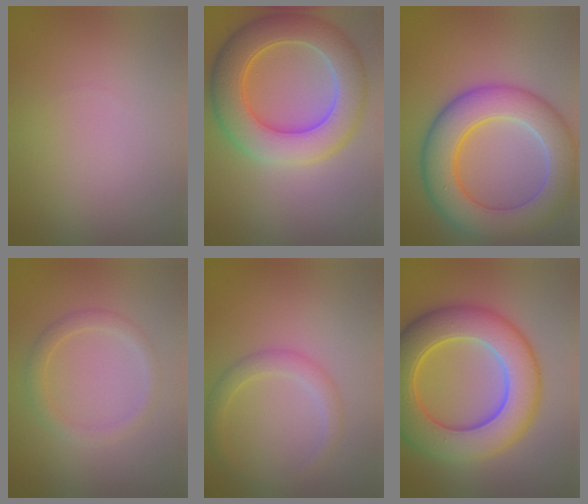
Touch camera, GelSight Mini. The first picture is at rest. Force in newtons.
{"total": 8.3, "press": 8.3, "slide": 0.5}
{"total": 9.1, "press": 9.1, "slide": 0.5}
{"total": 1.9, "press": 1.9, "slide": 0.2}
{"total": 2.1, "press": 2.1, "slide": 0.1}
{"total": 10.4, "press": 10.4, "slide": 0.2}